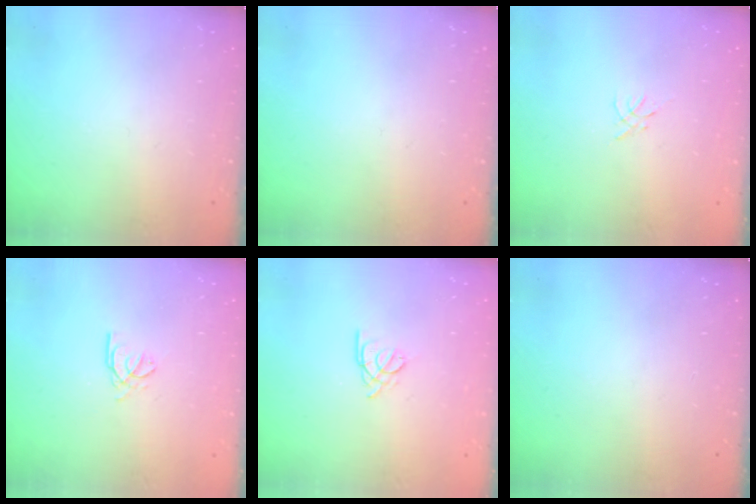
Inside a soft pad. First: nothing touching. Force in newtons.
{"total": 0.0}
{"total": 0.0}
{"total": 2.6, "press": 2.6, "slide": 0.3}
{"total": 2.2, "press": 2.2, "slide": 0.5}
{"total": 0.0}